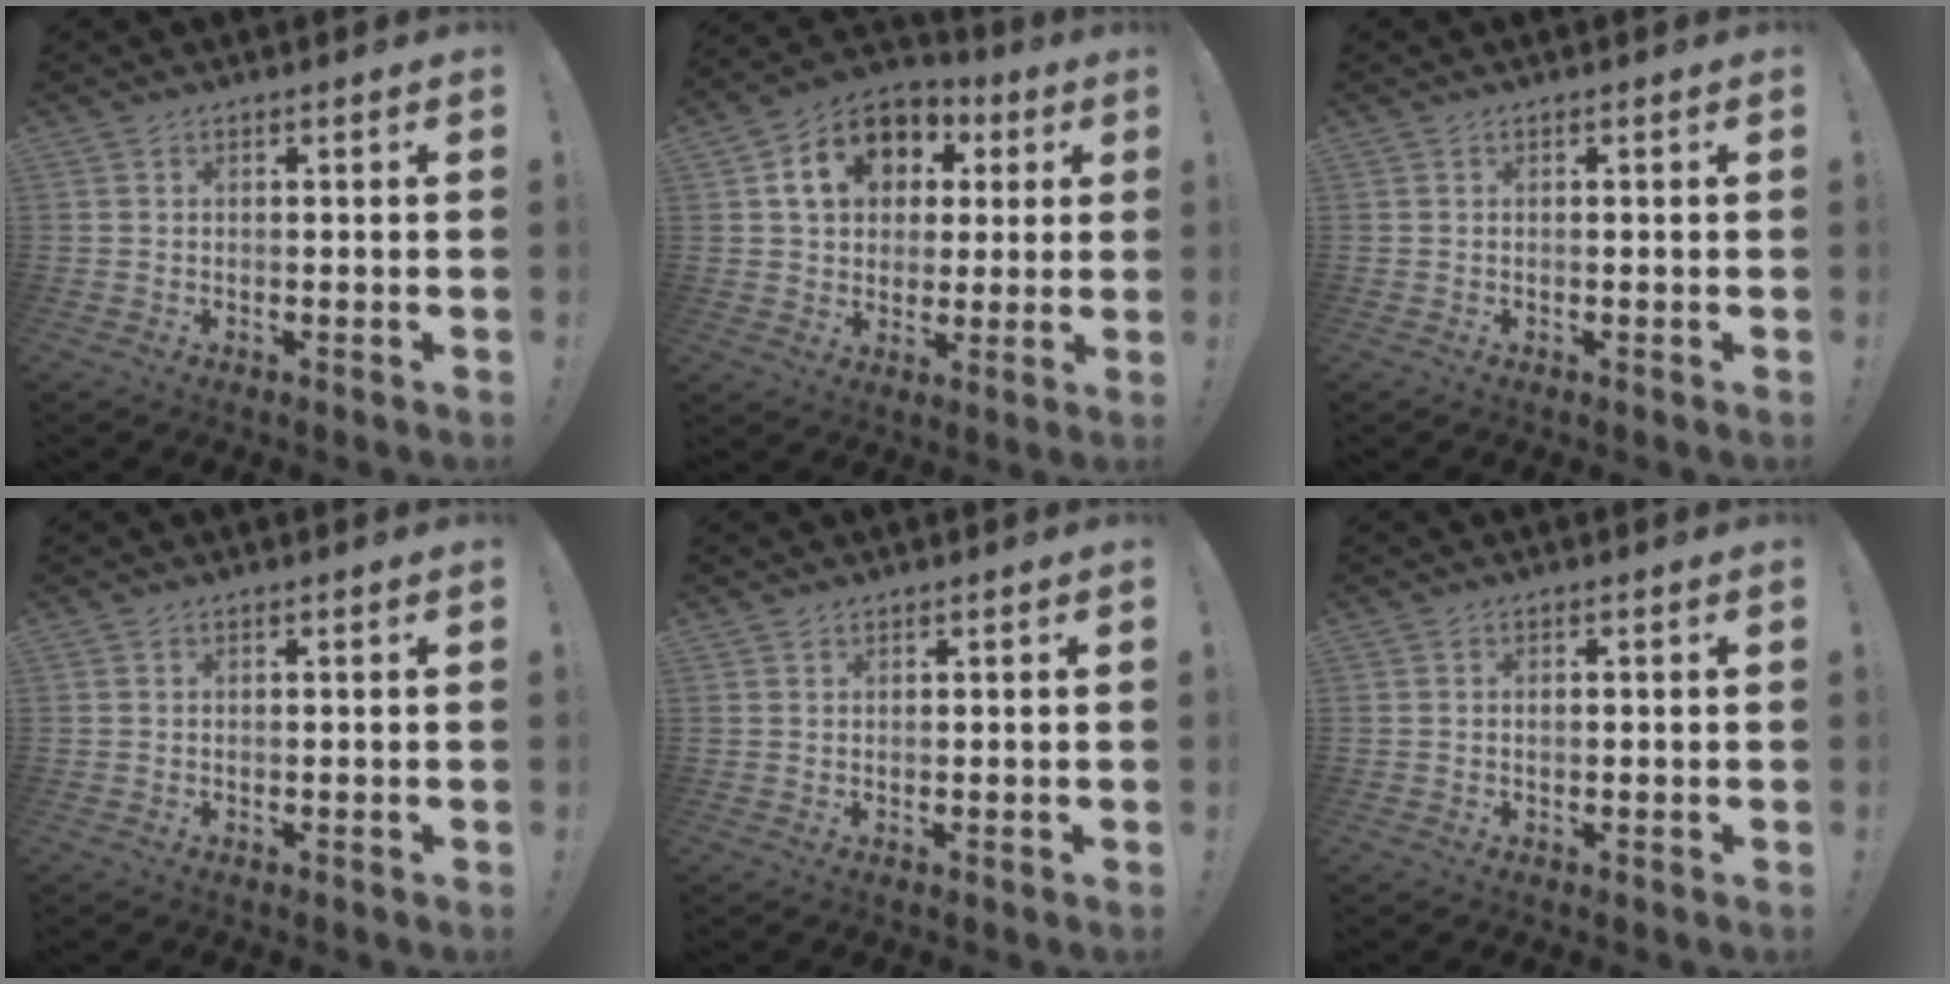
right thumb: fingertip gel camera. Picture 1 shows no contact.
{"total": 14.9, "force": [4.9, 11.9, 7.5], "torque": [-0.106, -0.002, 0.097]}
{"total": 0.0}
{"total": 0.0}
{"total": 0.7, "force": [0.6, 0.3, 0.0], "torque": [0.006, -0.002, 0.011]}
{"total": 0.5, "force": [0.0, 0.4, 0.2], "torque": [-0.012, 0.006, 0.001]}